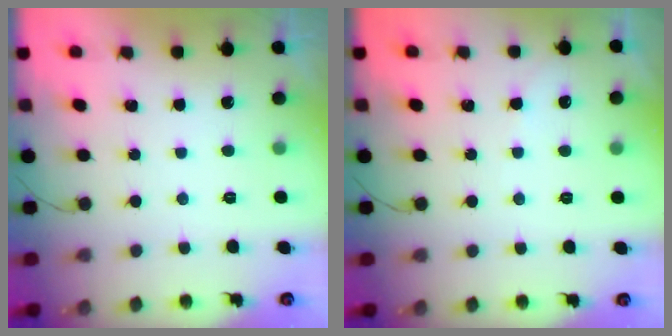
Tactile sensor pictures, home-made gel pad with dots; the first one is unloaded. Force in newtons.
{"total": 1.3, "press": 1.3, "slide": 0.2}